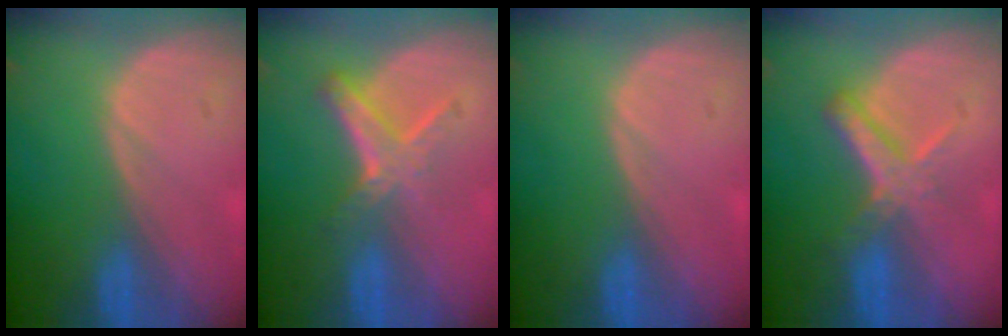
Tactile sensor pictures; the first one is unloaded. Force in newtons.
{"total": 5.8, "press": 5.2, "slide": 2.7}
{"total": 0.0}
{"total": 5.8, "press": 5.3, "slide": 2.4}